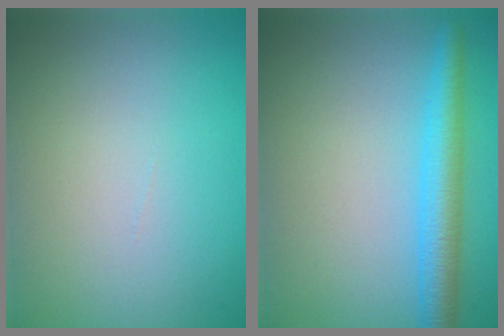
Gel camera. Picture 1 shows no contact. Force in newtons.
{"total": 3.9, "press": 3.9, "slide": 0.2}